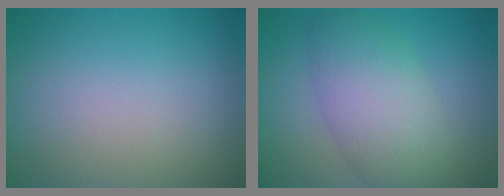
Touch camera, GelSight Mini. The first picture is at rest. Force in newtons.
{"total": 6.0, "press": 6.0, "slide": 0.2}